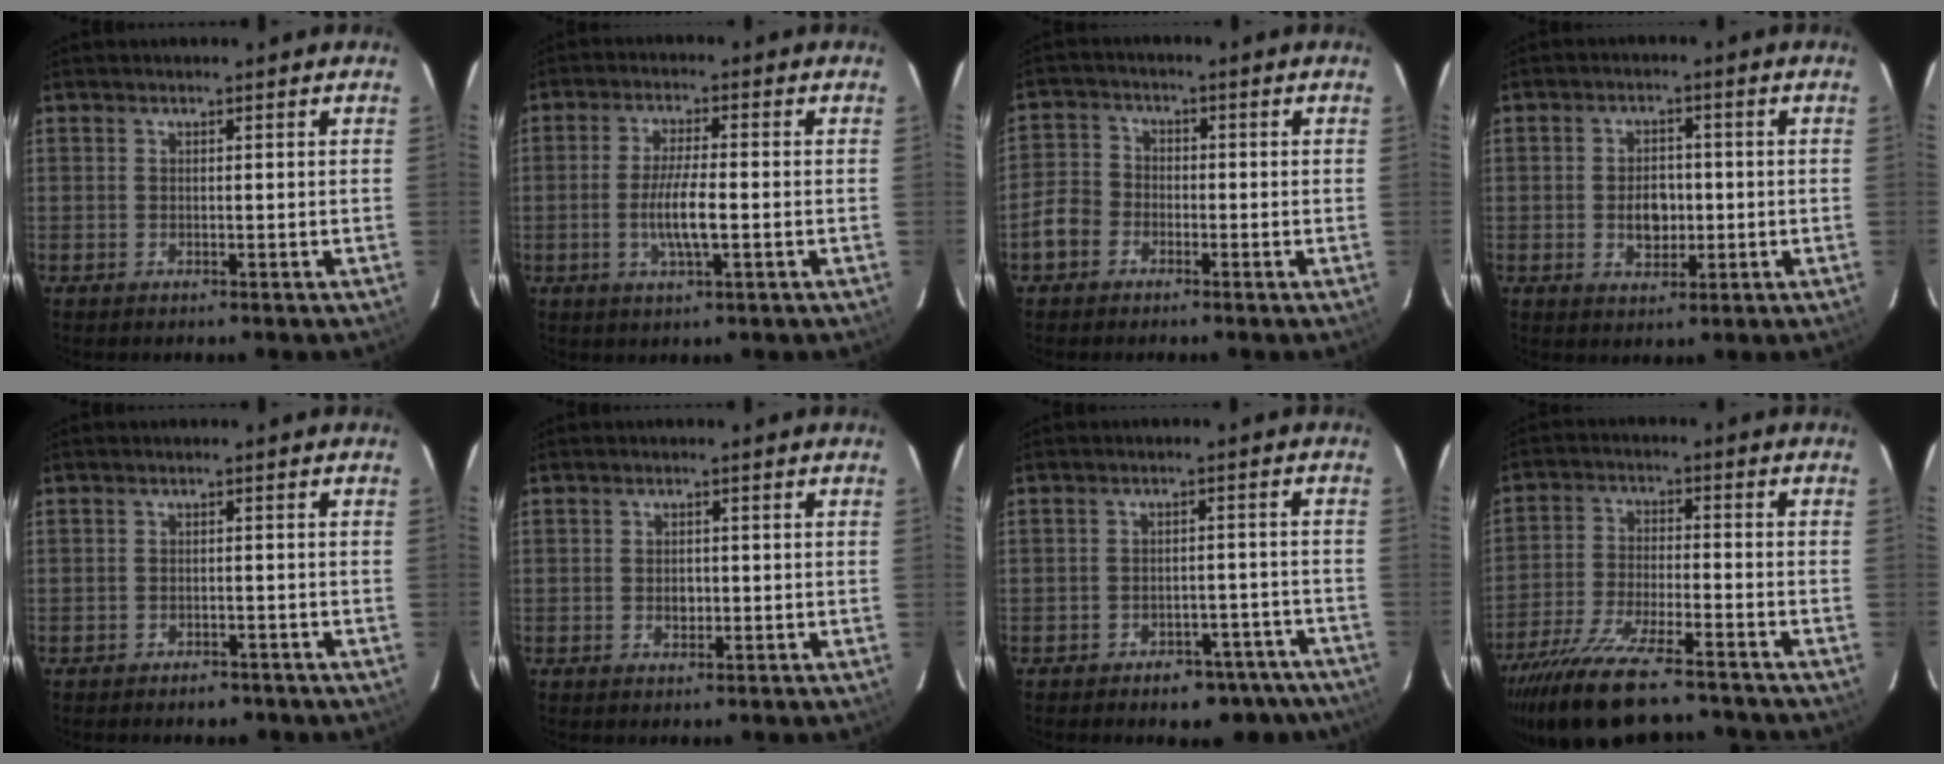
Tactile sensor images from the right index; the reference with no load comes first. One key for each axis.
{"total": 6.7, "fx": -1.6, "fy": 1.1, "fz": 6.4, "tx": -0.124, "ty": -0.006, "tz": -0.029}
{"total": 5.2, "fx": -2.7, "fy": 4.2, "fz": 1.6, "tx": -0.035, "ty": 0.016, "tz": -0.058}
{"total": 5.5, "fx": -0.8, "fy": 3.8, "fz": 3.9, "tx": -0.070, "ty": 0.004, "tz": -0.008}
{"total": 3.8, "fx": -3.0, "fy": 2.0, "fz": 1.2, "tx": -0.026, "ty": 0.003, "tz": -0.036}
{"total": 2.1, "fx": -0.3, "fy": 1.6, "fz": 1.3, "tx": -0.023, "ty": 0.003, "tz": -0.006}
{"total": 12.5, "fx": -10.1, "fy": 6.4, "fz": 3.5, "tx": -0.055, "ty": 0.031, "tz": -0.092}
{"total": 19.9, "fx": -16.3, "fy": 4.7, "fz": 10.4, "tx": -0.211, "ty": -0.044, "tz": -0.271}